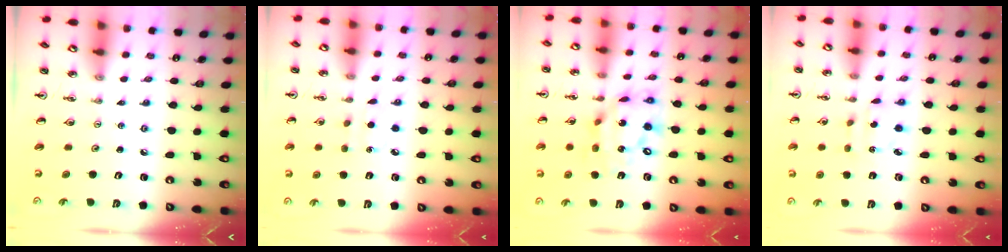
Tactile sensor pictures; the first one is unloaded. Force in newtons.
{"total": 5.1, "press": 5.0, "slide": 0.6}
{"total": 14.6, "press": 14.6, "slide": 1.1}
{"total": 2.9, "press": 2.9, "slide": 0.1}